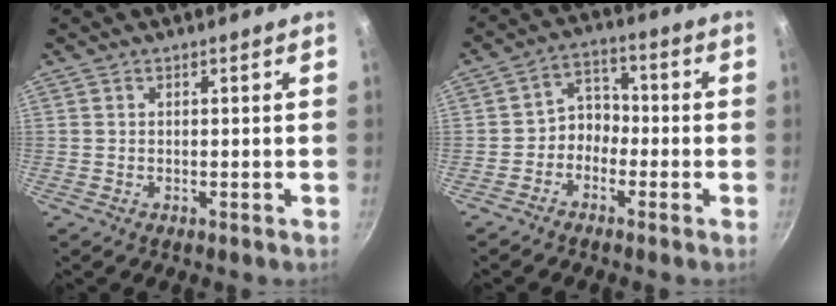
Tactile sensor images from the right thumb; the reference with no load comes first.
{"total": 5.3, "force": [-2.1, 4.2, 2.4], "torque": [-0.009, 0.038, -0.047]}